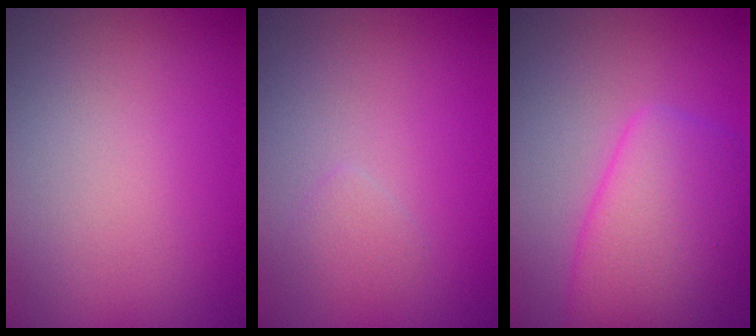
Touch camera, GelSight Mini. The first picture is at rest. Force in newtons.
{"total": 0.8, "press": 0.8, "slide": 0.1}
{"total": 5.8, "press": 5.8, "slide": 0.2}